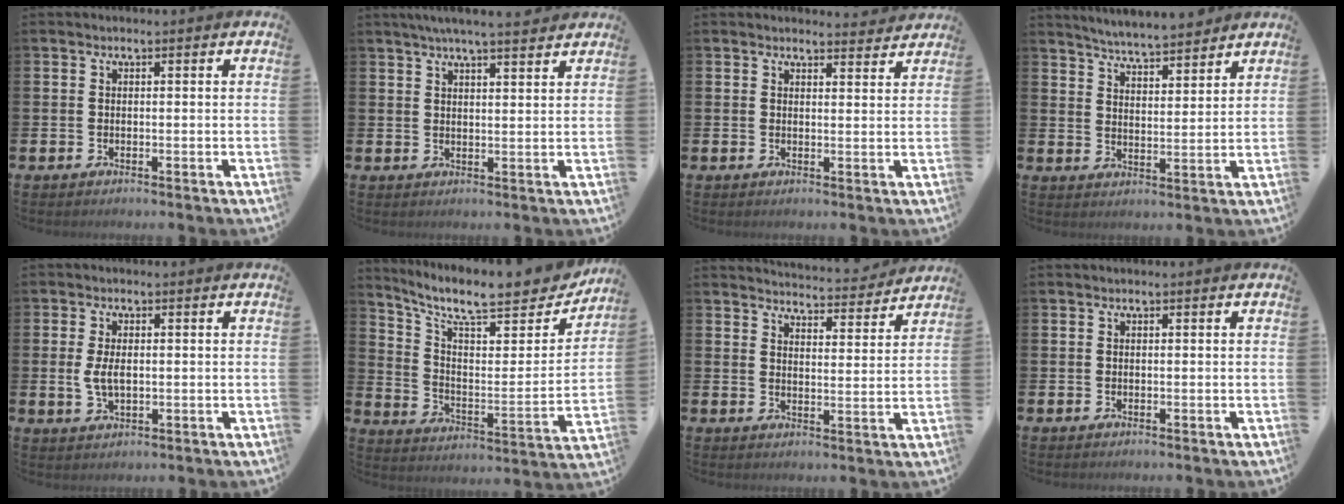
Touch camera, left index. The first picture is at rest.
{"total": 4.7, "force": [4.3, -0.1, 1.7], "torque": [-0.041, -0.012, 0.077]}
{"total": 2.5, "force": [2.5, 0.3, -0.1], "torque": [0.007, -0.017, 0.042]}
{"total": 5.2, "force": [5.2, 0.1, 0.5], "torque": [-0.022, -0.034, 0.091]}
{"total": 3.4, "force": [0.2, 1.9, 2.9], "torque": [-0.055, 0.007, 0.001]}
{"total": 10.0, "force": [8.7, 2.6, 4.2], "torque": [-0.099, -0.069, 0.145]}
{"total": 4.8, "force": [4.8, 0.3, 0.2], "torque": [-0.007, -0.041, 0.081]}
{"total": 0.0}